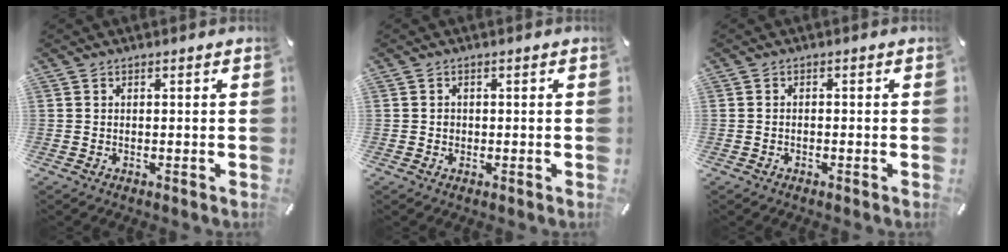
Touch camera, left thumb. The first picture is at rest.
{"total": 1.2, "force": [-0.1, 1.2, 0.3], "torque": [-0.007, 0.006, -0.005]}
{"total": 1.1, "force": [-0.7, 0.6, 0.5], "torque": [-0.010, 0.002, -0.015]}